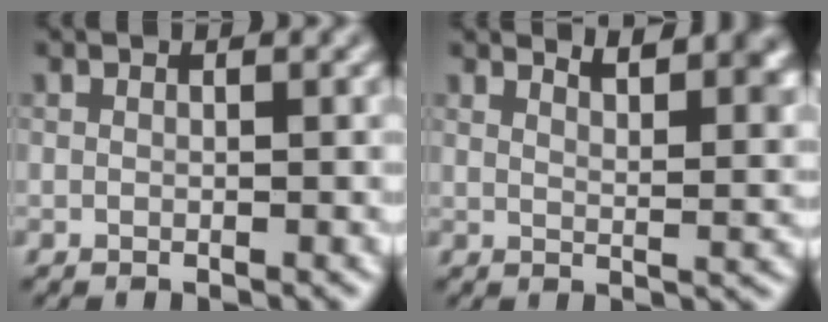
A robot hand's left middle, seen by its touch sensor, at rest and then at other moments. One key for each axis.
{"total": 6.1, "fx": 4.7, "fy": 1.9, "fz": 3.3, "tx": -0.023, "ty": 0.016, "tz": 0.055}